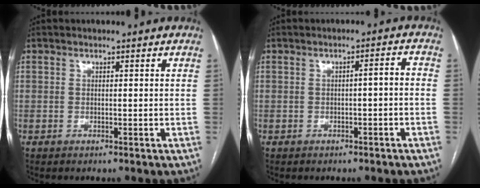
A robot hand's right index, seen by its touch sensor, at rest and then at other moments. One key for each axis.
{"total": 2.2, "fx": -0.6, "fy": 0.4, "fz": 2.1, "tx": -0.028, "ty": 0.012, "tz": -0.007}